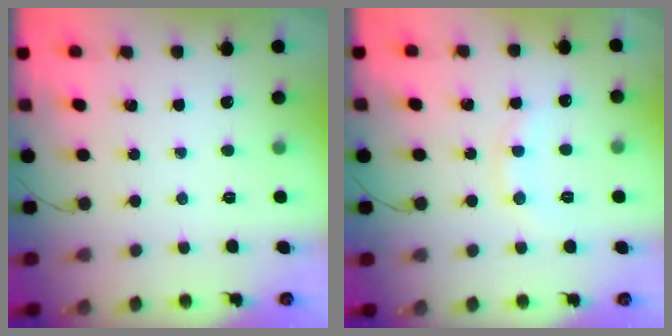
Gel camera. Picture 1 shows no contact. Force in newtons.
{"total": 9.3, "press": 9.2, "slide": 1.2}